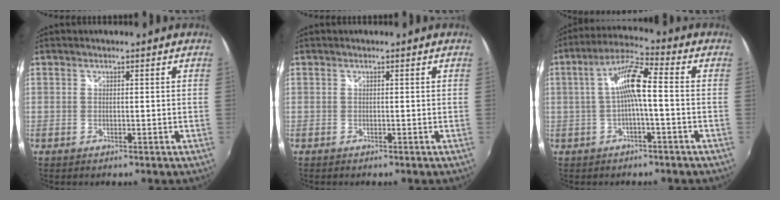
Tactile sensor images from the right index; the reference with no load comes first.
{"total": 0.0}
{"total": 7.9, "force": [-0.6, 0.9, 7.8], "torque": [-0.161, 0.020, -0.011]}